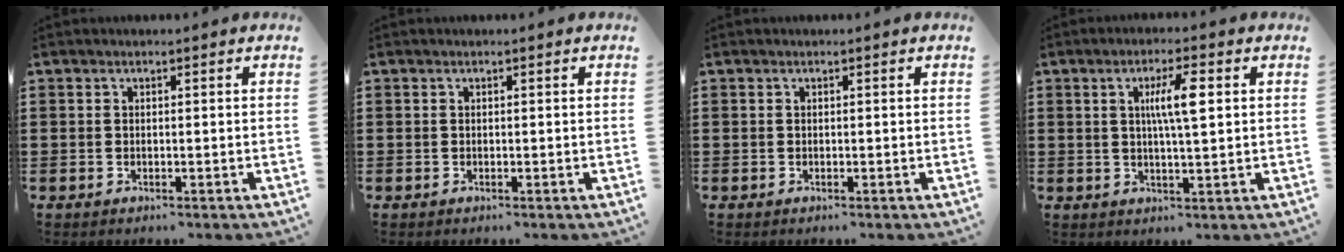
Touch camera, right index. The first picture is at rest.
{"total": 0.0}
{"total": 0.0}
{"total": 5.7, "force": [1.2, 1.0, 5.5], "torque": [-0.109, 0.008, 0.016]}